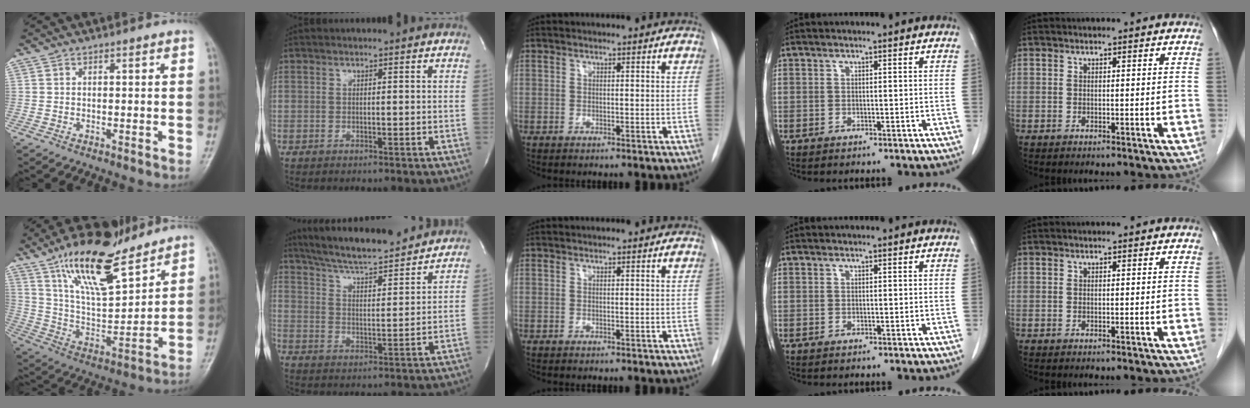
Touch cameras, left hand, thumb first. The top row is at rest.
{"thumb": {"total": 19.3, "force": [13.3, 6.4, 12.5], "torque": [-0.183, -0.065, 0.244]}, "index": {"total": 17.0, "force": [15.5, 2.0, 6.9], "torque": [-0.117, 0.012, 0.236]}}